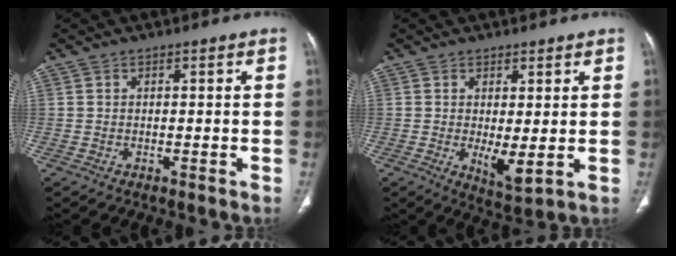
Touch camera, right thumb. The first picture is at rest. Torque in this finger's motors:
{"motor_torque": [1.00, 0.78, 0.00, 0.12, 0.03]}